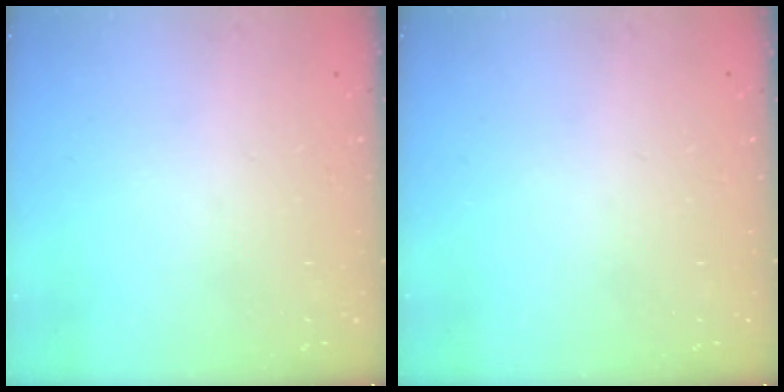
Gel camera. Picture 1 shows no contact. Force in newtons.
{"total": 0.0}